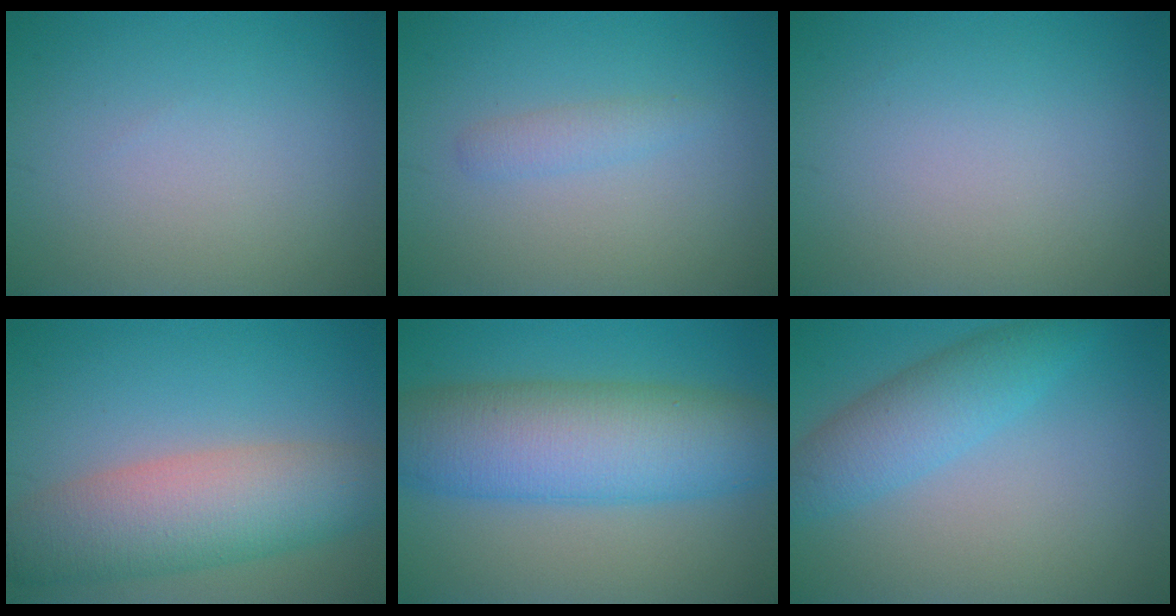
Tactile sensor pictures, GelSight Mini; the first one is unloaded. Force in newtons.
{"total": 1.3, "press": 1.3, "slide": 0.0}
{"total": 0.0}
{"total": 8.0, "press": 8.0, "slide": 0.4}
{"total": 10.4, "press": 10.4, "slide": 0.4}
{"total": 4.5, "press": 4.5, "slide": 0.1}